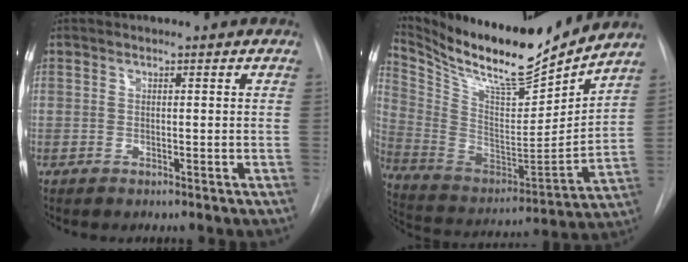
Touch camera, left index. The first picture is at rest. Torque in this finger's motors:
{"motor_torque": [0.74, -1.04, 0.06, 0.04]}